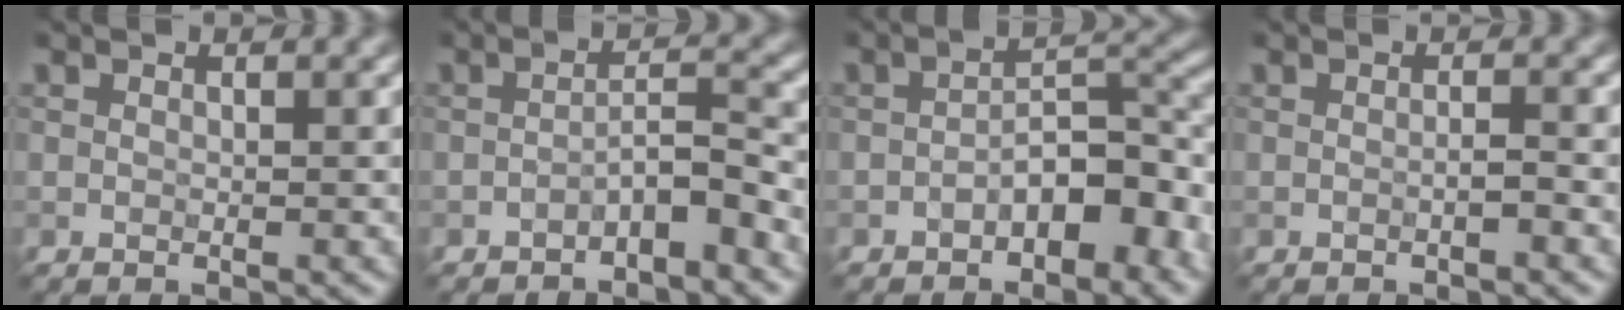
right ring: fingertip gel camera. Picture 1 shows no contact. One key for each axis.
{"total": 2.7, "fx": -1.9, "fy": 0.5, "fz": 1.8, "tx": -0.028, "ty": 0.015, "tz": -0.034}
{"total": 5.1, "fx": -2.3, "fy": 2.3, "fz": 3.9, "tx": -0.051, "ty": 0.016, "tz": -0.041}
{"total": 0.9, "fx": -0.4, "fy": 0.1, "fz": 0.8, "tx": -0.012, "ty": 0.002, "tz": -0.008}